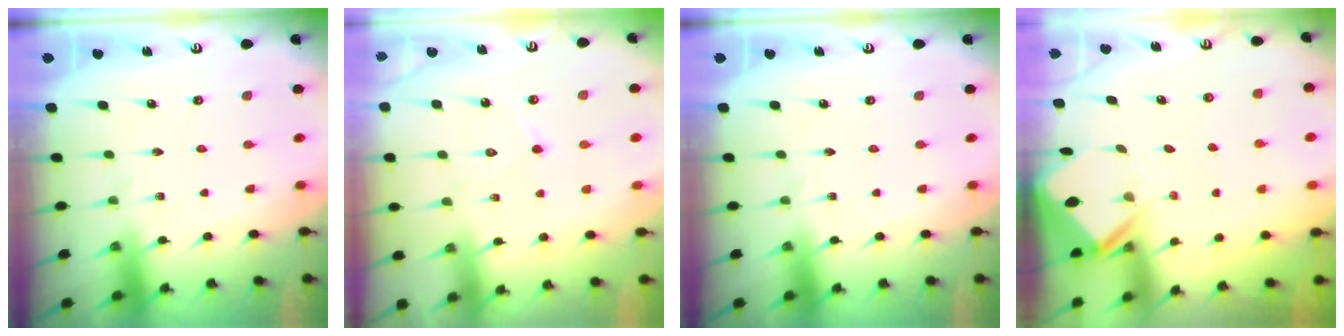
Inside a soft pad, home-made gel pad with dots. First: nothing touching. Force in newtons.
{"total": 5.6, "press": 5.6, "slide": 0.5}
{"total": 0.0}
{"total": 2.6, "press": 2.6, "slide": 0.1}